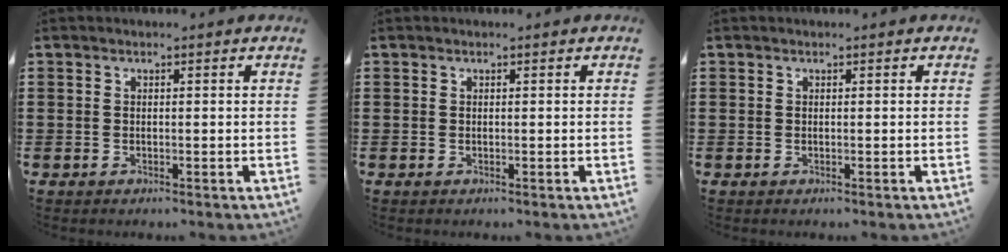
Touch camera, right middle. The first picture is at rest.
{"total": 0.0}
{"total": 0.0}